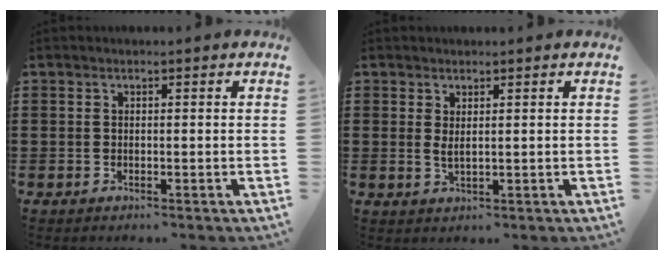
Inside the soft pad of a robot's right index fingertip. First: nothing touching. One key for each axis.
{"total": 1.8, "fx": 1.0, "fy": 0.3, "fz": 1.4, "tx": -0.029, "ty": 0.001, "tz": 0.019}